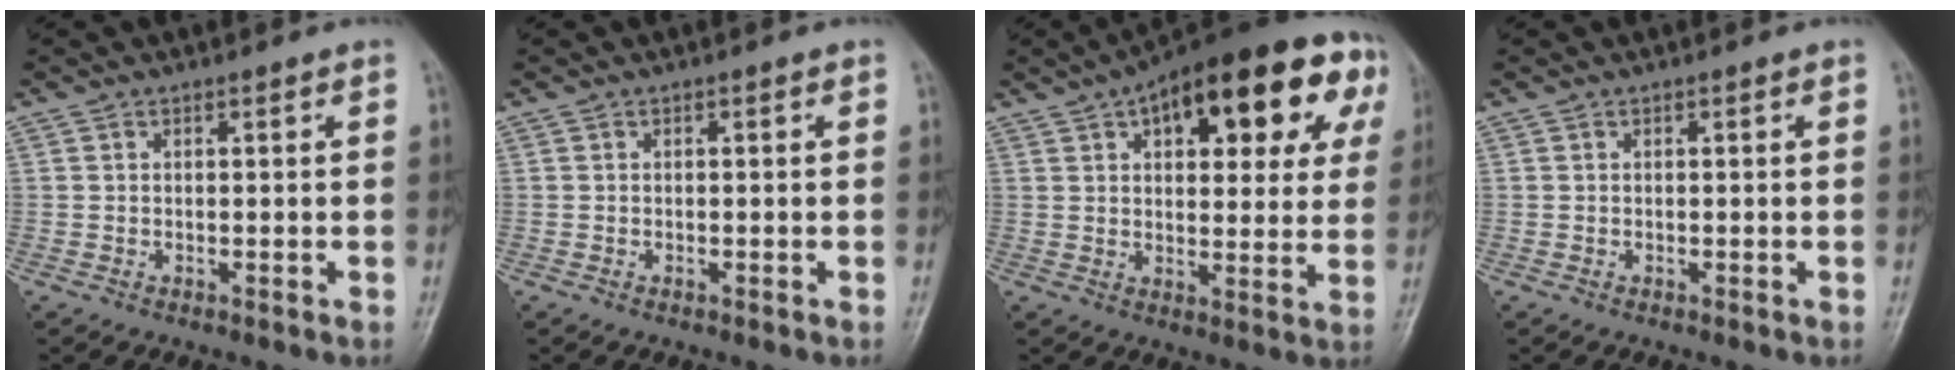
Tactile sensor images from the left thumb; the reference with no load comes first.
{"total": 0.0}
{"total": 23.7, "force": [9.7, 10.9, 18.8], "torque": [-0.227, 0.021, 0.127]}
{"total": 0.0}